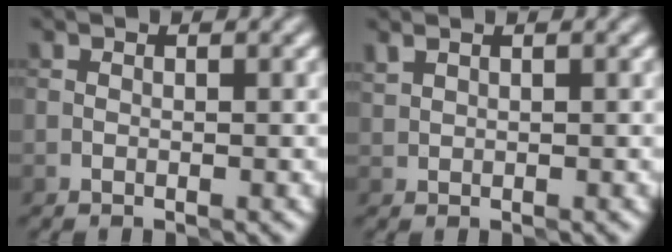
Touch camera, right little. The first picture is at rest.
{"total": 0.7, "force": [0.6, 0.2, 0.1], "torque": [-0.001, 0.004, 0.018]}